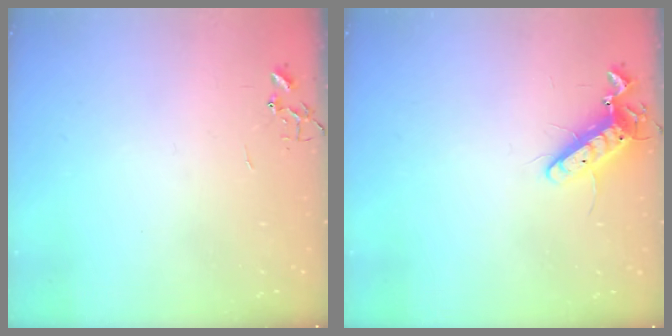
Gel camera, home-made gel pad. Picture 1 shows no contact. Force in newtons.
{"total": 11.2, "press": 11.1, "slide": 1.4}